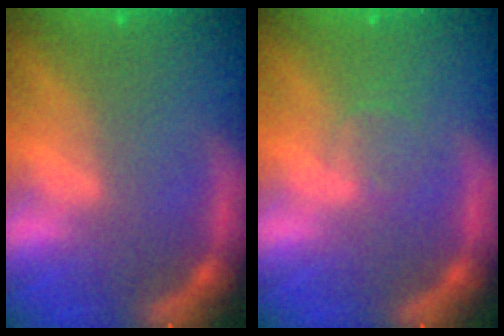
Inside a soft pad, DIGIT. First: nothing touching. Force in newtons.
{"total": 1.4}